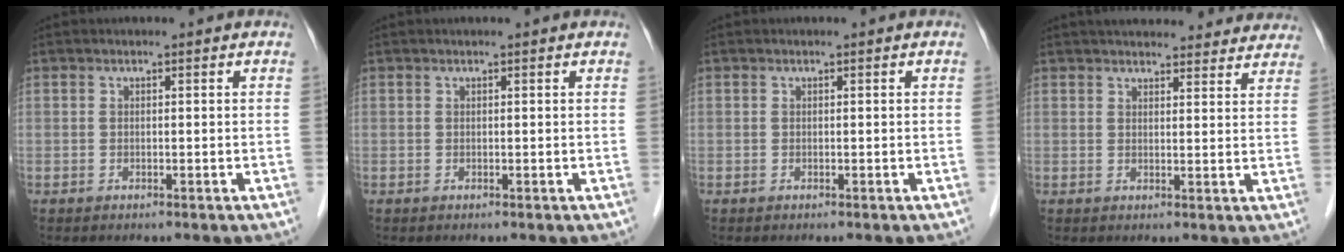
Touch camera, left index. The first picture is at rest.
{"total": 0.7, "force": [0.6, 0.0, 0.2], "torque": [-0.007, 0.008, 0.006]}
{"total": 0.0}
{"total": 19.7, "force": [18.2, 4.6, 6.1], "torque": [-0.072, 0.021, 0.219]}